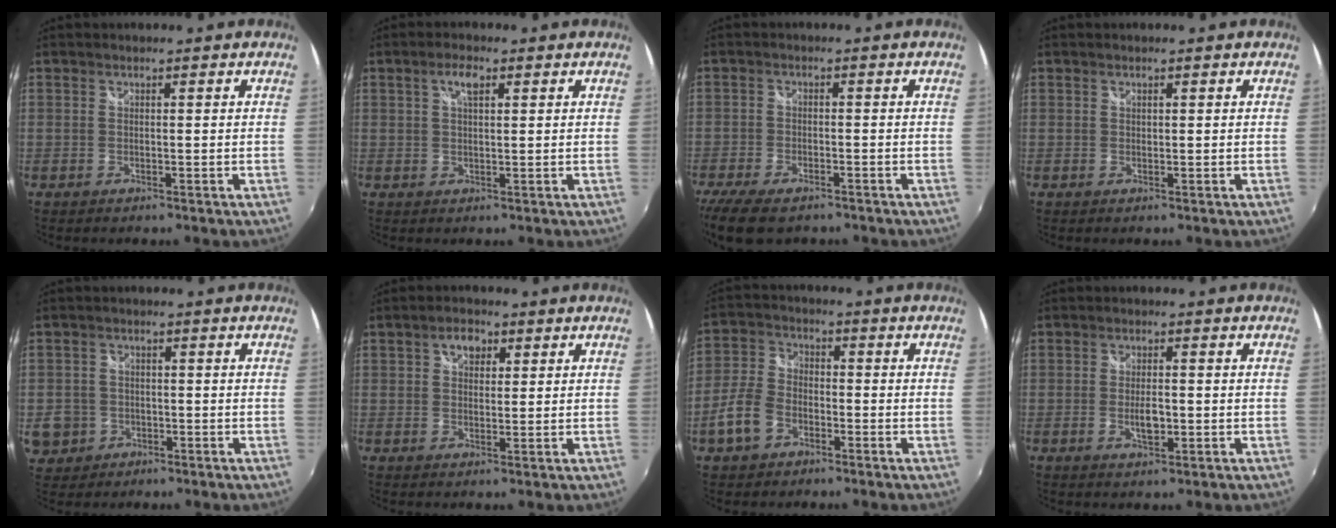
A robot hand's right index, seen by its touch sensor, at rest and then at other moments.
{"total": 3.1, "force": [1.3, 1.1, 2.5], "torque": [-0.045, 0.006, 0.022]}
{"total": 10.0, "force": [-7.6, 4.1, 5.1], "torque": [-0.132, -0.030, -0.135]}
{"total": 0.0}
{"total": 7.2, "force": [-1.9, 6.7, 1.8], "torque": [-0.065, 0.013, -0.019]}
{"total": 3.7, "force": [1.5, 2.6, 2.1], "torque": [-0.027, 0.010, 0.024]}
{"total": 8.0, "force": [-4.0, 5.4, 4.4], "torque": [-0.100, 0.011, -0.079]}
{"total": 3.5, "force": [-0.8, 1.7, 3.0], "torque": [-0.054, -0.004, -0.015]}